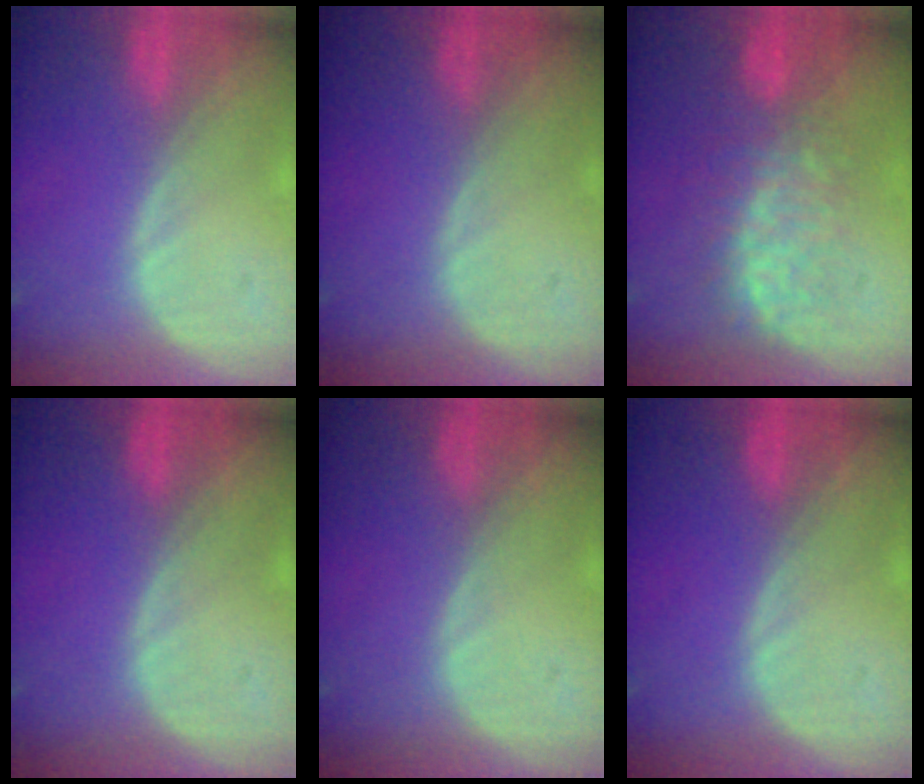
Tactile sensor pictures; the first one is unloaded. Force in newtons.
{"total": 0.0}
{"total": 7.7, "press": 7.6, "slide": 1.3}
{"total": 0.0}
{"total": 0.0}
{"total": 0.0}